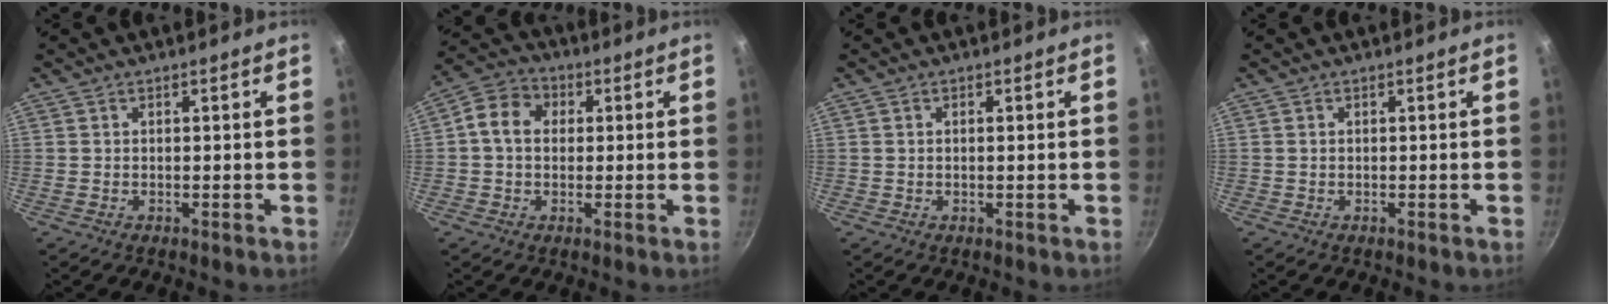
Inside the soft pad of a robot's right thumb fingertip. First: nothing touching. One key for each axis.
{"total": 7.5, "fx": 0.9, "fy": 6.1, "fz": 4.3, "tx": -0.060, "ty": 0.014, "tz": -0.002}
{"total": 0.7, "fx": 0.1, "fy": 0.1, "fz": 0.7, "tx": -0.014, "ty": 0.001, "tz": 0.001}
{"total": 0.0}